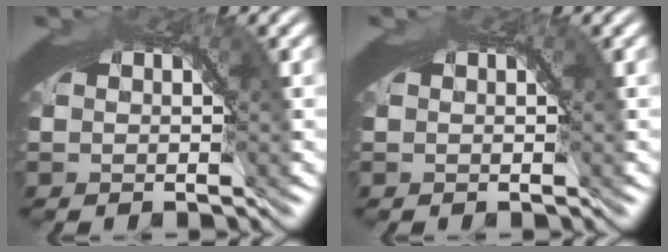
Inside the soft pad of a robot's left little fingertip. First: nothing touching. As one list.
[{"total": 0.0}]